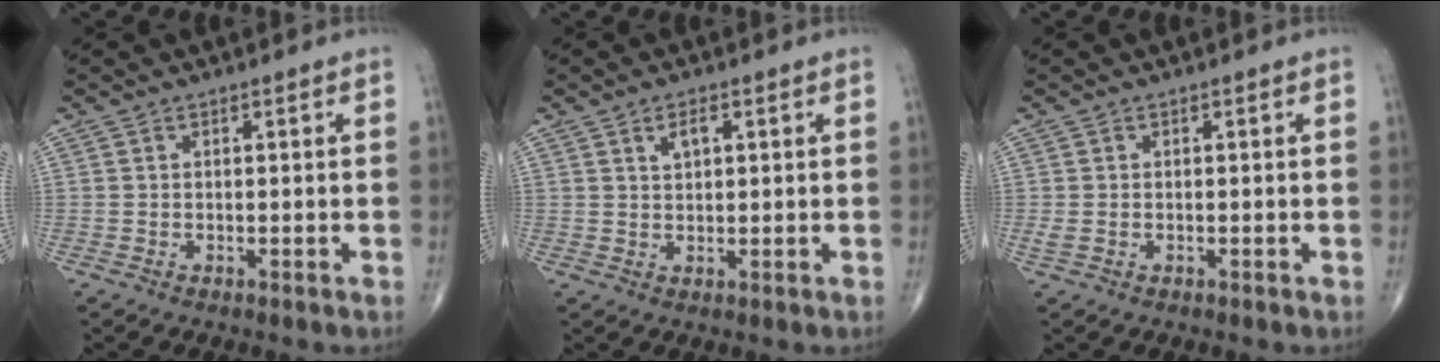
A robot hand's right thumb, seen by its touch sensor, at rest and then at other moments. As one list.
[{"total": 2.7, "force": [1.2, 1.4, 2.0], "torque": [-0.032, -0.004, 0.023]}, {"total": 1.3, "force": [-0.3, 0.9, 1.0], "torque": [-0.029, 0.003, -0.003]}]